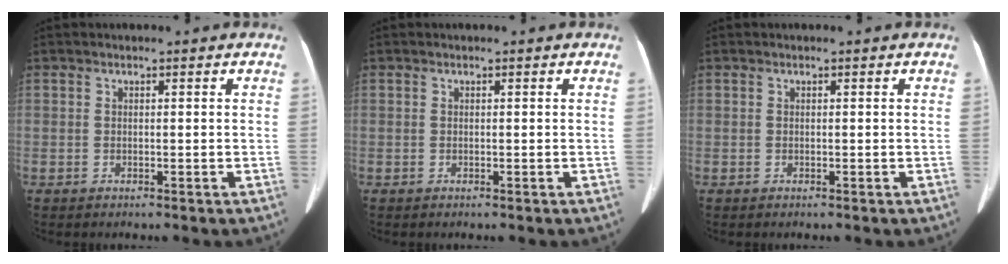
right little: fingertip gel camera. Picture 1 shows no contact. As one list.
[{"total": 0.0}, {"total": 0.0}]